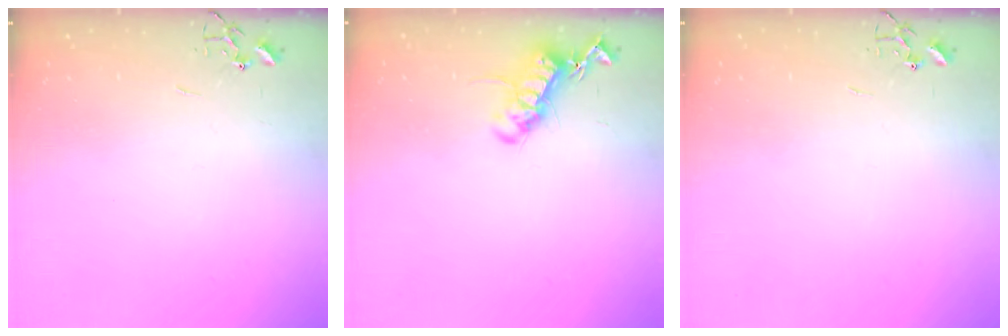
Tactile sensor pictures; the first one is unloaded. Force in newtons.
{"total": 12.9, "press": 12.9, "slide": 0.3}
{"total": 0.0}